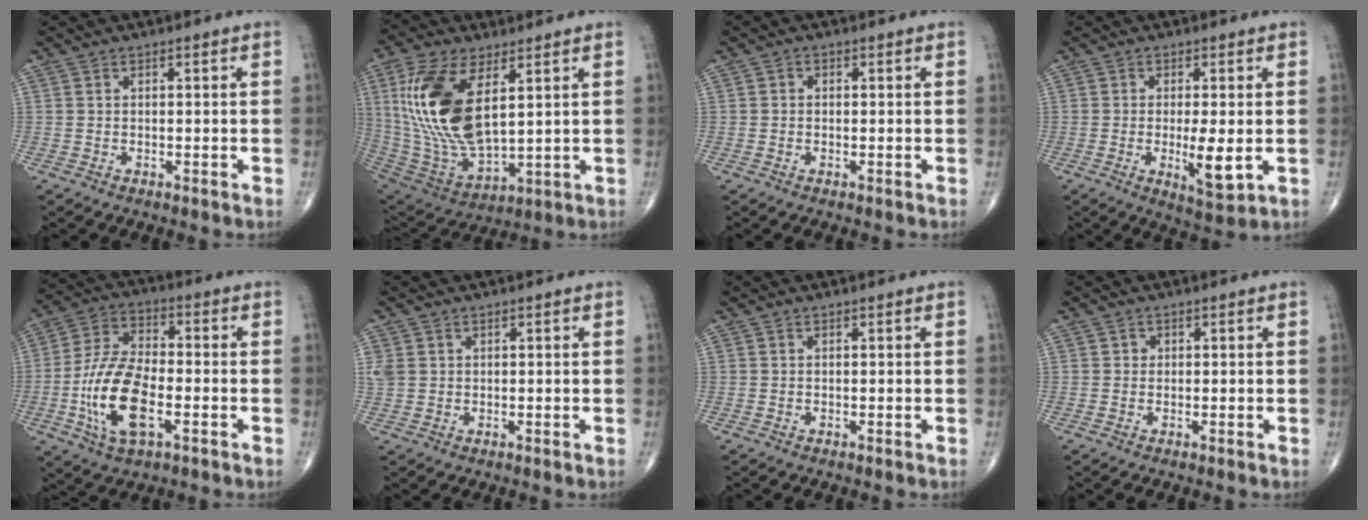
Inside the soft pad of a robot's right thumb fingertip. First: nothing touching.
{"total": 20.4, "force": [5.7, 9.6, 17.0], "torque": [-0.348, -0.029, 0.119]}
{"total": 0.8, "force": [-0.1, 0.7, 0.4], "torque": [0.001, 0.003, -0.006]}
{"total": 7.1, "force": [-0.9, 2.0, 6.8], "torque": [-0.111, -0.020, -0.012]}
{"total": 15.2, "force": [-4.1, 7.2, 12.7], "torque": [-0.254, 0.018, -0.078]}
{"total": 3.0, "force": [0.8, 2.5, 1.4], "torque": [-0.034, 0.005, 0.023]}
{"total": 0.0}
{"total": 0.8, "force": [0.1, 0.8, 0.2], "torque": [0.004, 0.002, 0.000]}